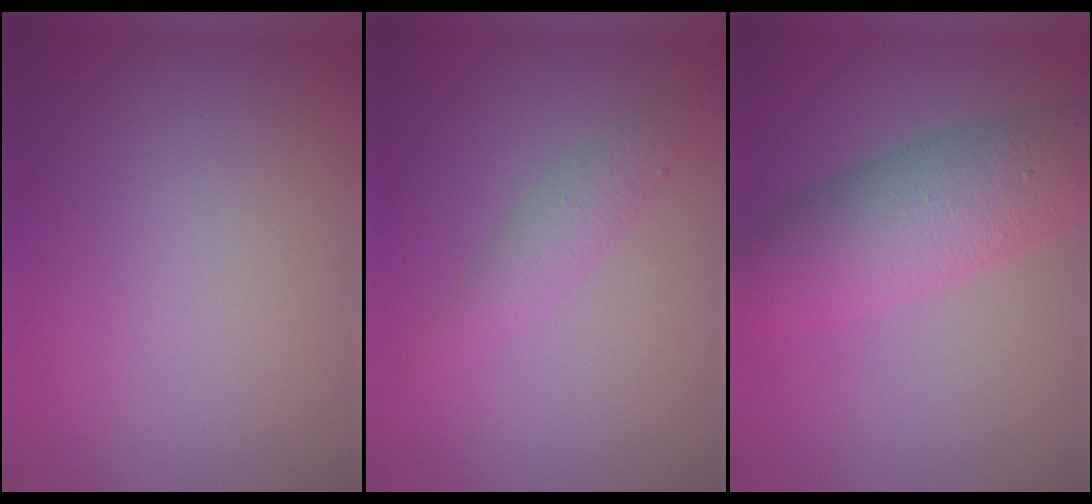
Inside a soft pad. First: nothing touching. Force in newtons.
{"total": 1.9, "press": 1.9, "slide": 0.0}
{"total": 7.4, "press": 7.4, "slide": 0.2}